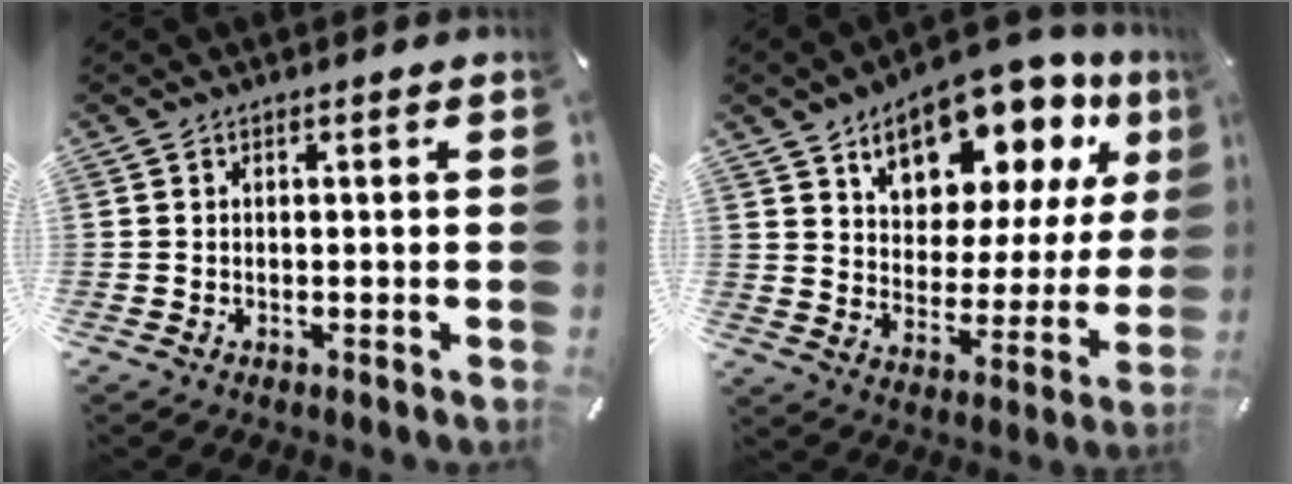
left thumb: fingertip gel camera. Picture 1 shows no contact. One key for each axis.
{"total": 16.2, "fx": 11.5, "fy": 8.5, "fz": 7.6, "tx": -0.123, "ty": -0.080, "tz": 0.195}